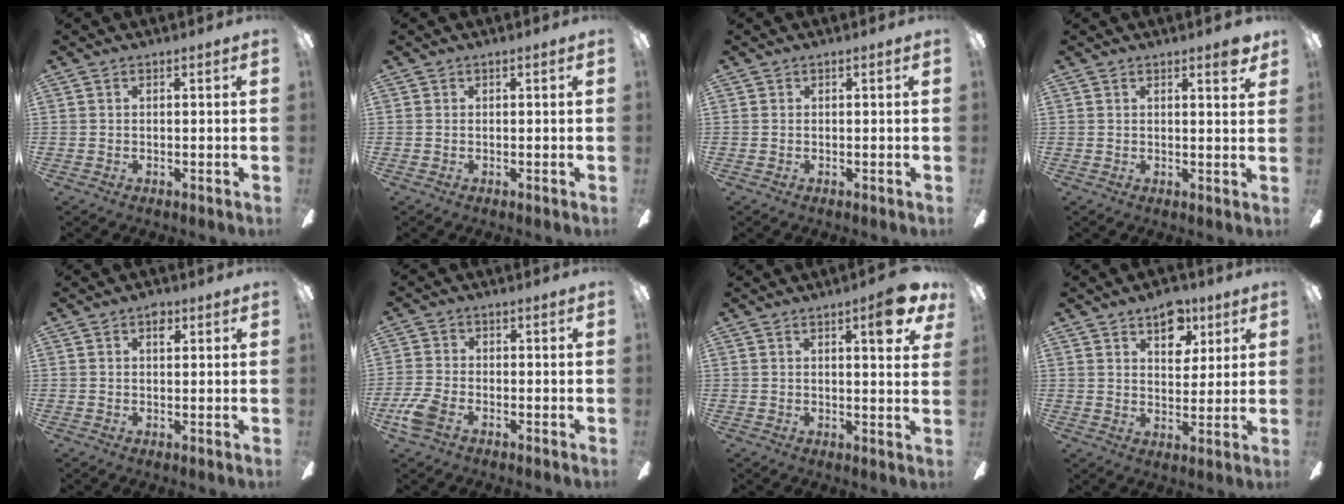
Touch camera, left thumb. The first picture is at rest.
{"total": 0.0}
{"total": 0.0}
{"total": 3.0, "force": [2.2, 0.4, 2.0], "torque": [-0.020, -0.011, 0.033]}
{"total": 2.4, "force": [1.3, 1.5, 1.3], "torque": [-0.006, -0.004, 0.018]}
{"total": 5.7, "force": [-3.0, 3.2, 3.5], "torque": [-0.091, 0.001, -0.060]}
{"total": 6.7, "force": [3.7, 1.5, 5.4], "torque": [-0.073, -0.011, 0.053]}
{"total": 9.2, "force": [5.6, 5.5, 4.7], "torque": [-0.041, -0.023, 0.095]}